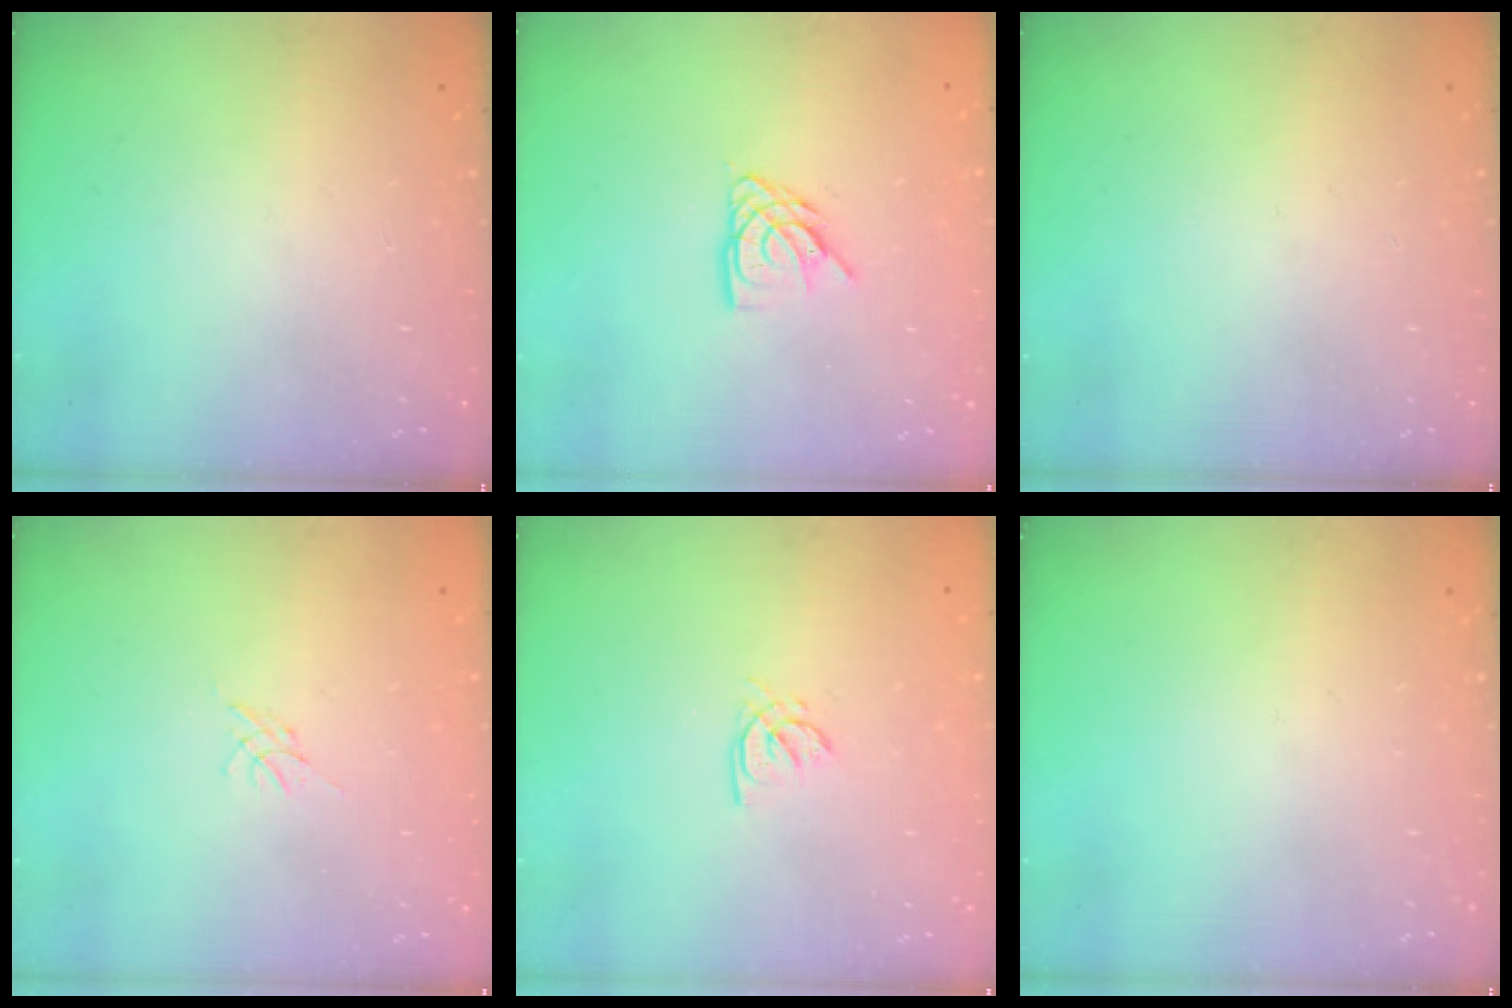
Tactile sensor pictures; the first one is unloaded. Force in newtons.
{"total": 6.7, "press": 6.7, "slide": 0.6}
{"total": 0.0}
{"total": 0.0}
{"total": 2.2, "press": 2.2, "slide": 0.2}
{"total": 0.0}